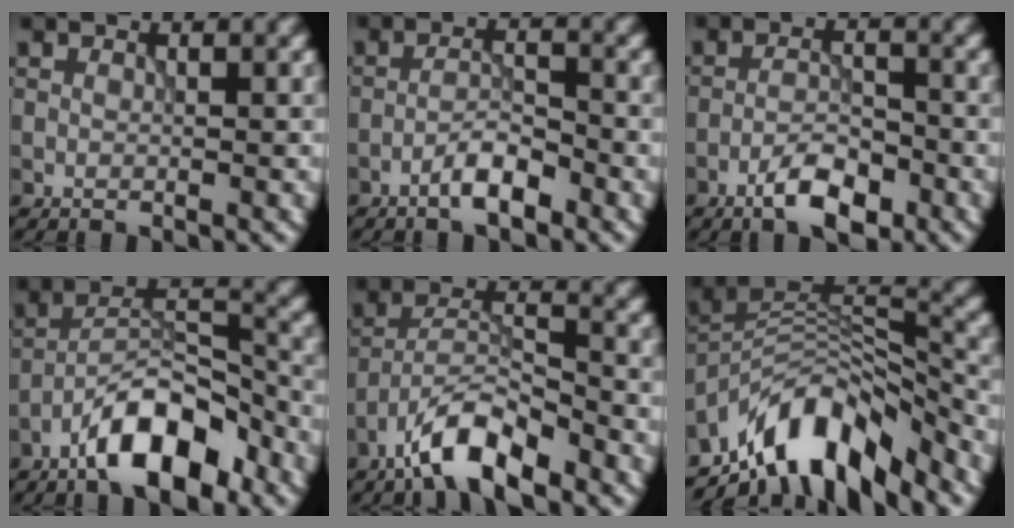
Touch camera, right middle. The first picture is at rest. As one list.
[{"total": 2.8, "force": [-1.9, 0.6, 1.9], "torque": [-0.033, 0.010, -0.038]}, {"total": 3.9, "force": [-2.5, 1.3, 2.7], "torque": [-0.044, 0.008, -0.048]}, {"total": 8.1, "force": [-5.2, 2.7, 5.7], "torque": [-0.084, 0.018, -0.093]}, {"total": 5.6, "force": [-4.0, 1.3, 3.6], "torque": [-0.061, 0.007, -0.080]}, {"total": 10.2, "force": [-7.2, 4.0, 6.0], "torque": [-0.087, 0.005, -0.144]}]